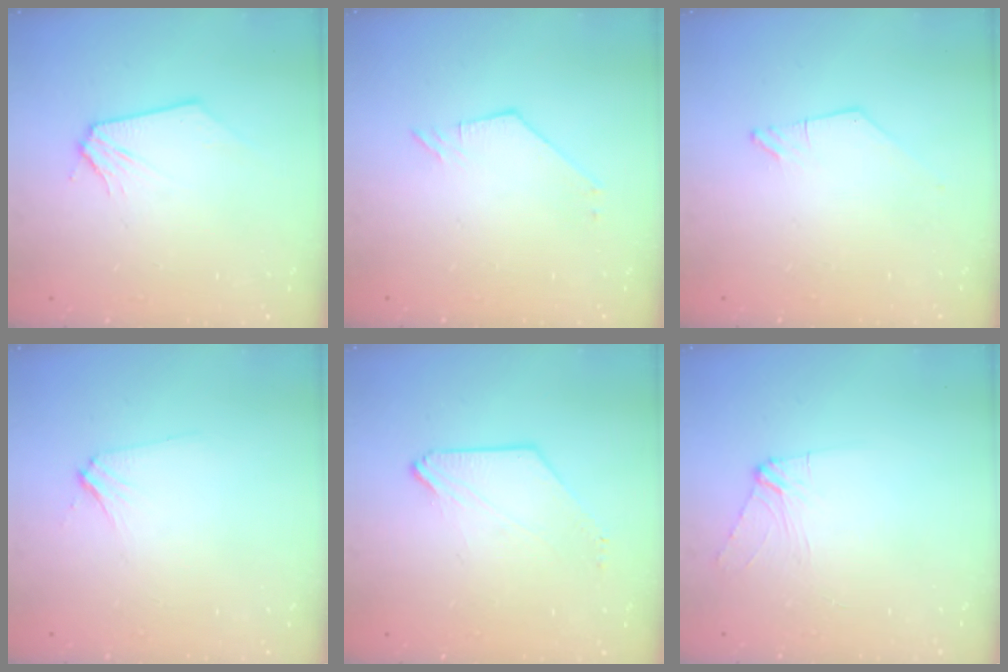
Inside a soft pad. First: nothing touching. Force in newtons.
{"total": 2.2, "press": 2.2, "slide": 0.4}
{"total": 0.0}
{"total": 3.3, "press": 3.3, "slide": 0.5}
{"total": 2.0, "press": 2.0, "slide": 0.5}
{"total": 4.9, "press": 4.9, "slide": 0.6}